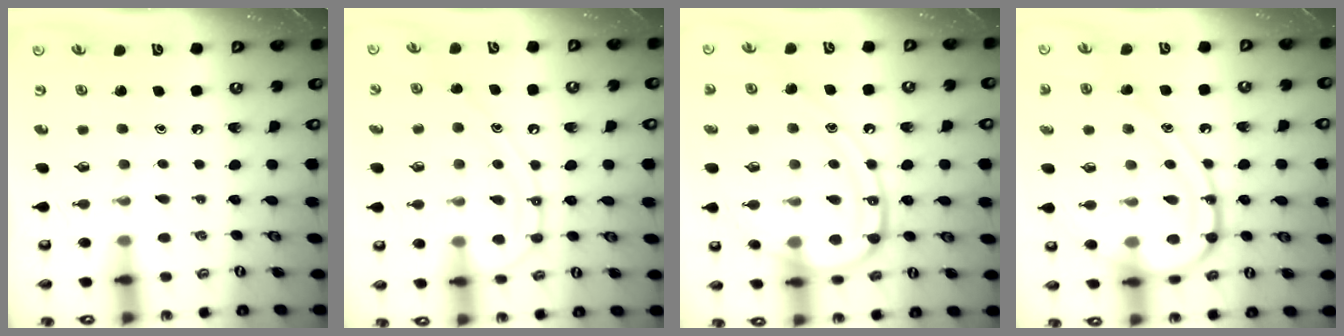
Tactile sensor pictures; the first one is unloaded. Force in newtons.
{"total": 14.0, "press": 13.9, "slide": 1.4}
{"total": 17.4, "press": 17.3, "slide": 1.6}
{"total": 18.1, "press": 18.0, "slide": 1.7}